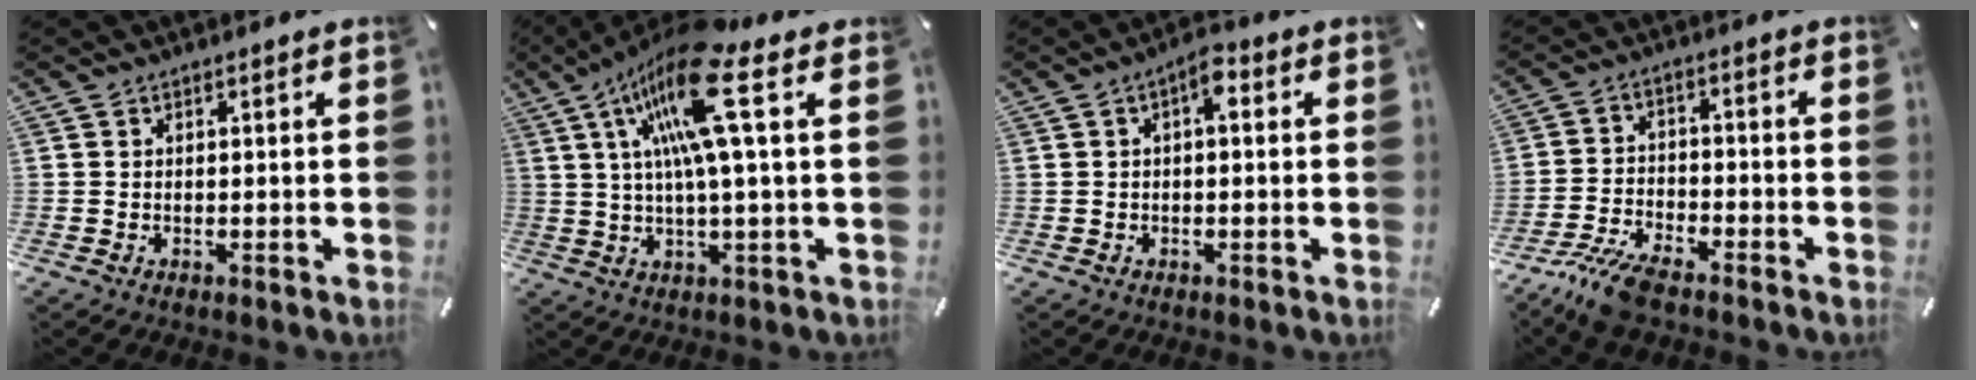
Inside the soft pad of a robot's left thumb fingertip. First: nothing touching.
{"total": 17.0, "force": [6.4, 3.0, 15.5], "torque": [-0.308, -0.010, 0.093]}
{"total": 4.2, "force": [0.6, 1.8, 3.8], "torque": [-0.067, 0.011, 0.007]}
{"total": 8.4, "force": [-6.9, 2.1, 4.3], "torque": [-0.096, 0.022, -0.135]}